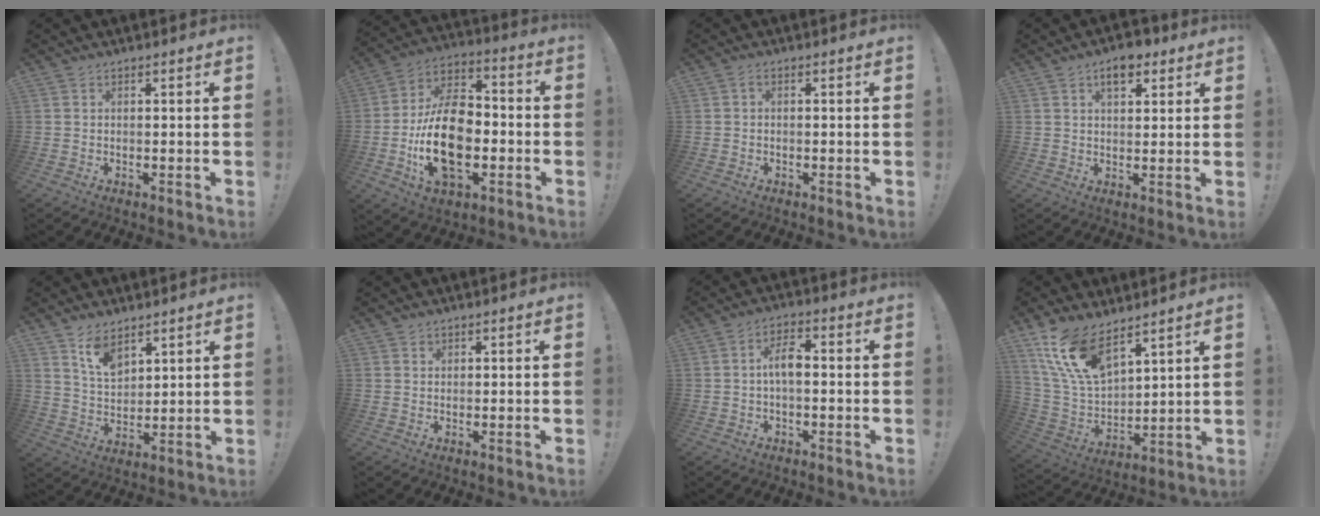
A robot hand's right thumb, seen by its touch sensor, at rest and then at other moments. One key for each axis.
{"total": 20.7, "fx": -4.6, "fy": 12.7, "fz": 15.7, "tx": -0.297, "ty": 0.024, "tz": -0.072}
{"total": 0.6, "fx": -0.2, "fy": 0.4, "fz": 0.4, "tx": -0.017, "ty": 0.005, "tz": -0.002}
{"total": 6.3, "fx": 3.6, "fy": 3.5, "fz": 3.8, "tx": -0.042, "ty": -0.012, "tz": 0.060}
{"total": 8.6, "fx": 6.5, "fy": 4.3, "fz": 3.6, "tx": -0.068, "ty": -0.038, "tz": 0.123}
{"total": 0.8, "fx": 0.6, "fy": 0.5, "fz": -0.1, "tx": 0.006, "ty": -0.003, "tz": 0.012}
{"total": 6.3, "fx": -0.3, "fy": 2.6, "fz": 5.7, "tx": -0.103, "ty": 0.011, "tz": -0.008}
{"total": 15.5, "fx": 10.5, "fy": 6.9, "fz": 8.9, "tx": -0.203, "ty": -0.063, "tz": 0.200}